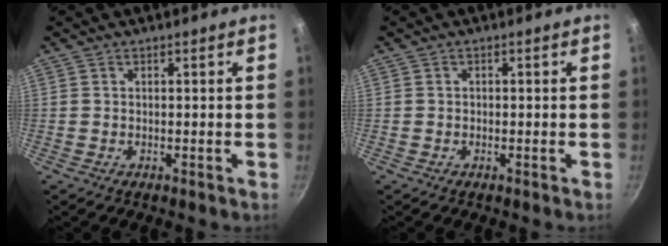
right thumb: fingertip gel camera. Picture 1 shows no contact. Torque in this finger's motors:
{"motor_torque": [-0.22, -0.01, -0.10, 0.47, 0.01]}